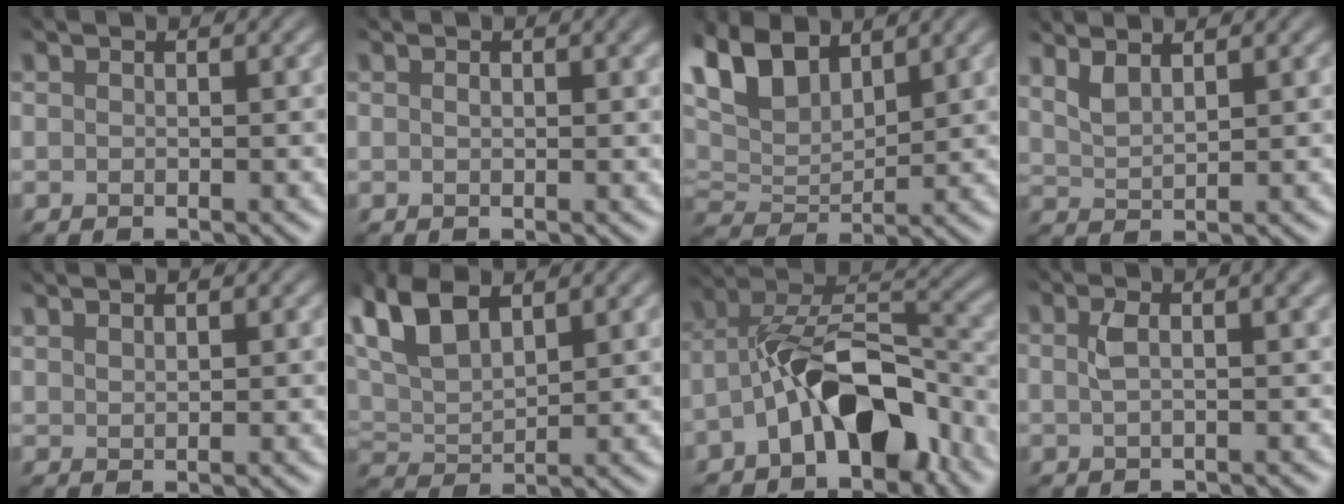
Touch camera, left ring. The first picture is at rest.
{"total": 1.3, "force": [0.4, 0.6, 1.1], "torque": [-0.016, 0.004, 0.006]}
{"total": 6.7, "force": [4.0, 3.2, 4.4], "torque": [-0.119, 0.010, 0.076]}
{"total": 2.1, "force": [1.9, -0.2, 1.0], "torque": [-0.028, 0.003, 0.045]}
{"total": 1.4, "force": [1.3, -0.2, 0.3], "torque": [-0.011, 0.006, 0.030]}
{"total": 6.6, "force": [4.2, 2.6, 4.4], "torque": [-0.114, 0.019, 0.081]}
{"total": 8.5, "force": [-4.3, 4.4, 6.0], "torque": [-0.081, 0.017, -0.081]}
{"total": 3.3, "force": [0.7, 0.8, 3.1], "torque": [-0.048, 0.011, 0.007]}